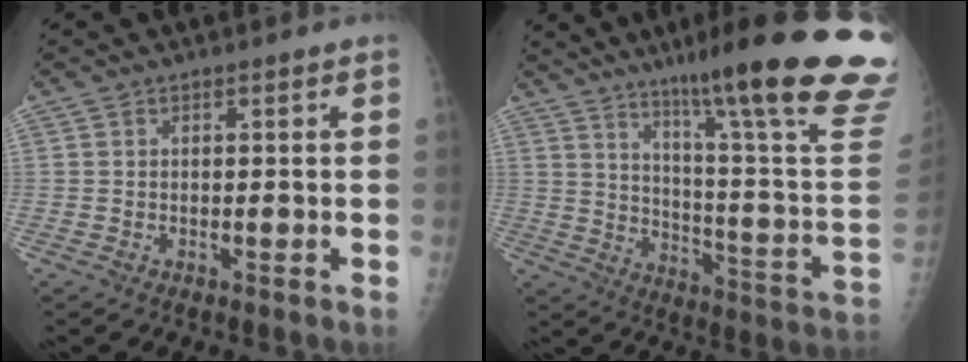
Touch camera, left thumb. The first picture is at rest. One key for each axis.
{"total": 29.7, "fx": 19.4, "fy": 2.5, "fz": 22.4, "tx": -0.261, "ty": -0.096, "tz": 0.274}